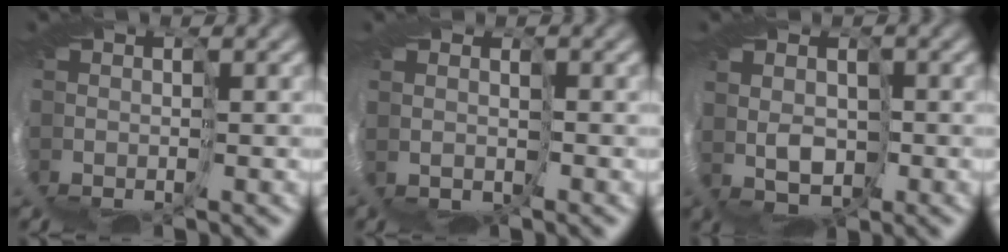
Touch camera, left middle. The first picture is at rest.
{"total": 1.4, "force": [1.2, 0.1, -0.6], "torque": [0.012, -0.005, 0.023]}
{"total": 2.0, "force": [1.7, 1.0, 0.4], "torque": [-0.010, 0.003, 0.028]}